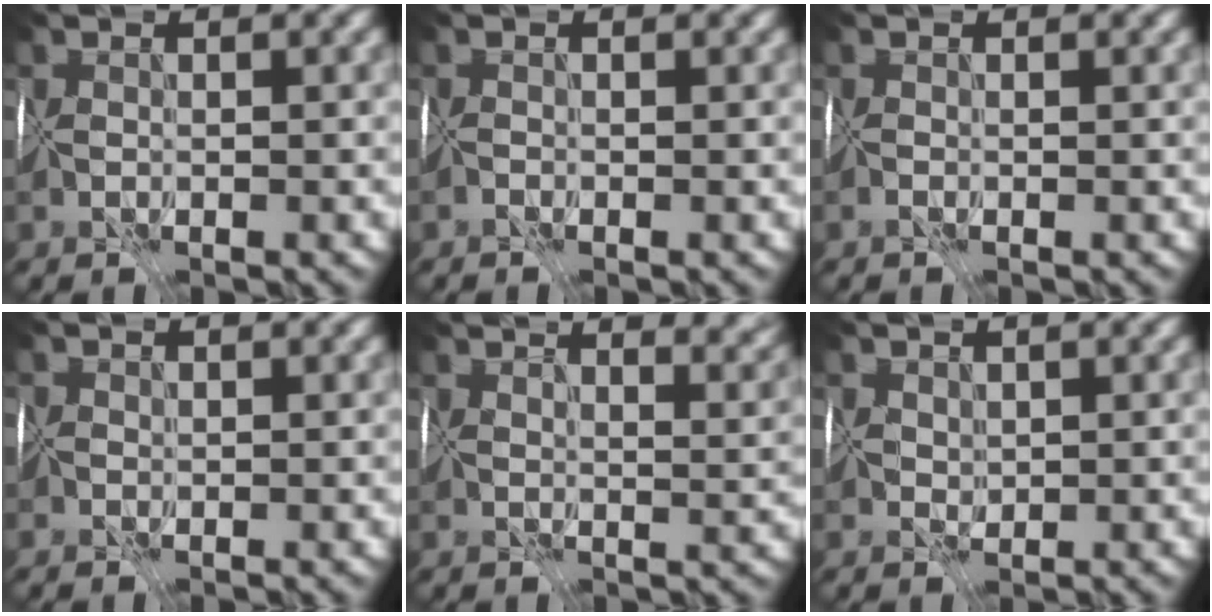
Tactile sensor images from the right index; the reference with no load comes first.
{"total": 1.0, "force": [0.1, -0.8, -0.6], "torque": [0.011, 0.006, 0.001]}
{"total": 0.7, "force": [0.2, -0.6, -0.4], "torque": [0.003, 0.004, 0.002]}
{"total": 0.7, "force": [0.0, 0.6, -0.1], "torque": [0.011, 0.006, 0.006]}
{"total": 10.3, "force": [7.8, 3.5, 5.7], "torque": [-0.093, 0.051, 0.107]}
{"total": 1.7, "force": [1.4, 0.9, 0.4], "torque": [-0.008, 0.008, 0.034]}